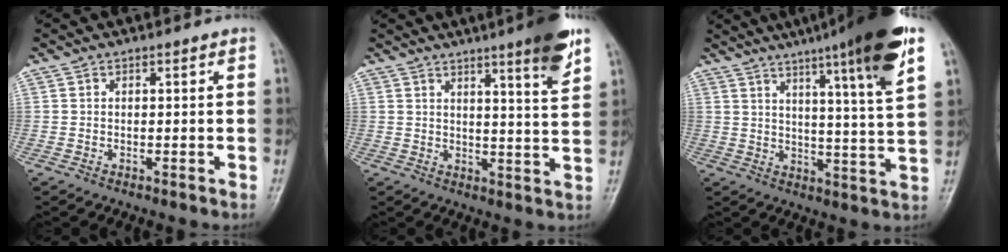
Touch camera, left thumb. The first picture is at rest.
{"total": 9.3, "force": [5.8, 0.5, 7.2], "torque": [-0.091, -0.035, 0.077]}
{"total": 18.8, "force": [11.1, 1.2, 15.1], "torque": [-0.212, -0.038, 0.146]}